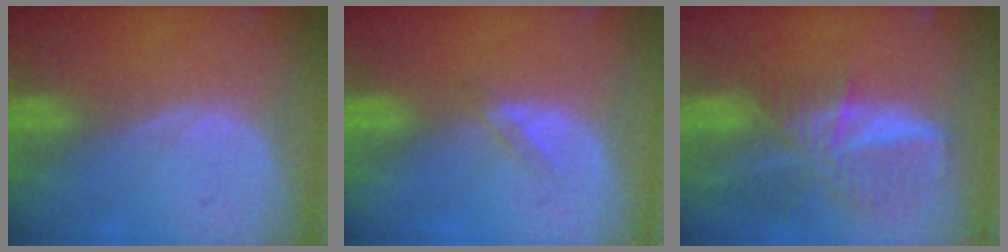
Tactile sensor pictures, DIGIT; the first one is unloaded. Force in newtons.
{"total": 1.8, "press": 1.4, "slide": 1.0}
{"total": 9.5, "press": 8.3, "slide": 4.7}